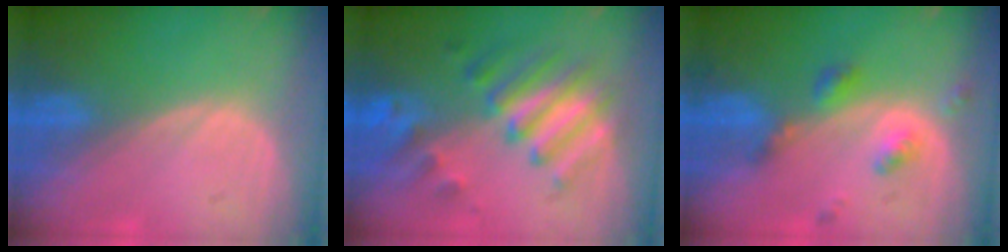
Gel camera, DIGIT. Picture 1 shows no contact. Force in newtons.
{"total": 8.8, "press": 8.1, "slide": 3.3}
{"total": 4.8, "press": 4.4, "slide": 2.1}